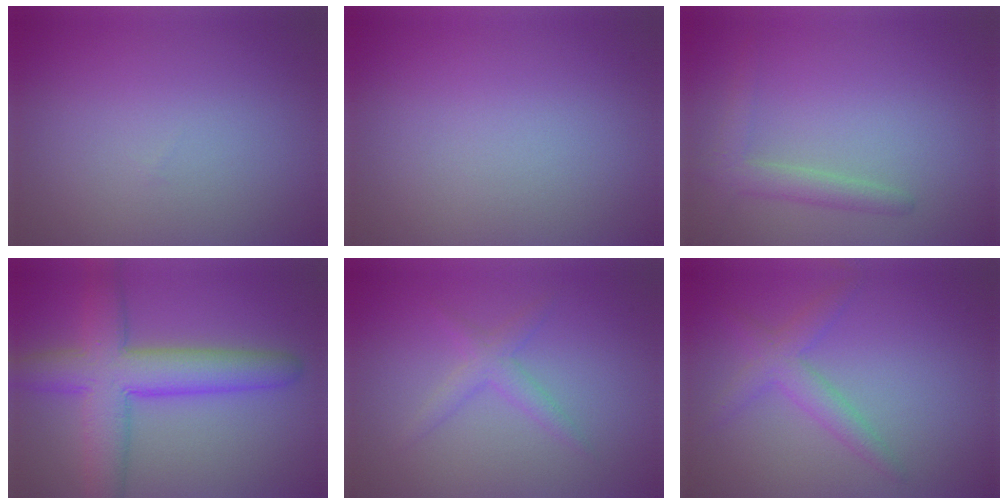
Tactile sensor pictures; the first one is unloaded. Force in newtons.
{"total": 0.0}
{"total": 2.2, "press": 2.1, "slide": 0.2}
{"total": 7.7, "press": 7.7, "slide": 0.2}
{"total": 1.8, "press": 1.8, "slide": 0.2}
{"total": 2.6, "press": 2.6, "slide": 0.1}